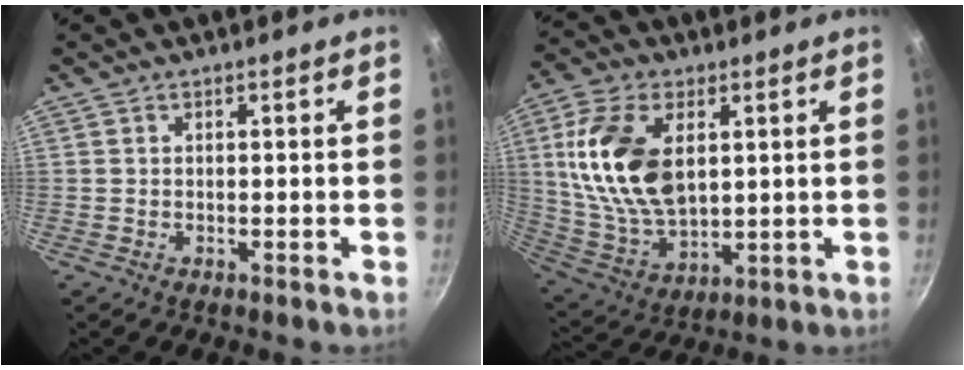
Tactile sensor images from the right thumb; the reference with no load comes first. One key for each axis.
{"total": 17.9, "fx": 4.0, "fy": 10.5, "fz": 13.9, "tx": -0.254, "ty": -0.014, "tz": 0.089}